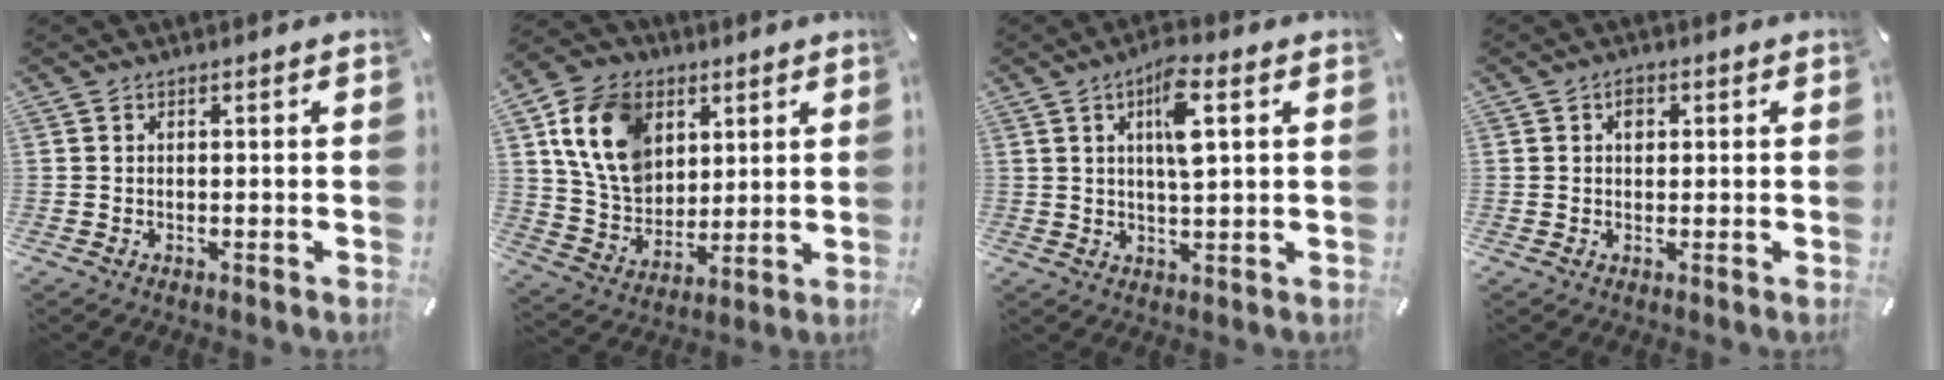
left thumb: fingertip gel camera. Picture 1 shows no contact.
{"total": 15.4, "force": [5.9, 11.9, 7.8], "torque": [-0.172, -0.009, 0.112]}
{"total": 8.4, "force": [2.8, 2.4, 7.5], "torque": [-0.128, -0.004, 0.041]}
{"total": 2.1, "force": [0.5, 1.6, 1.3], "torque": [-0.012, 0.000, 0.005]}